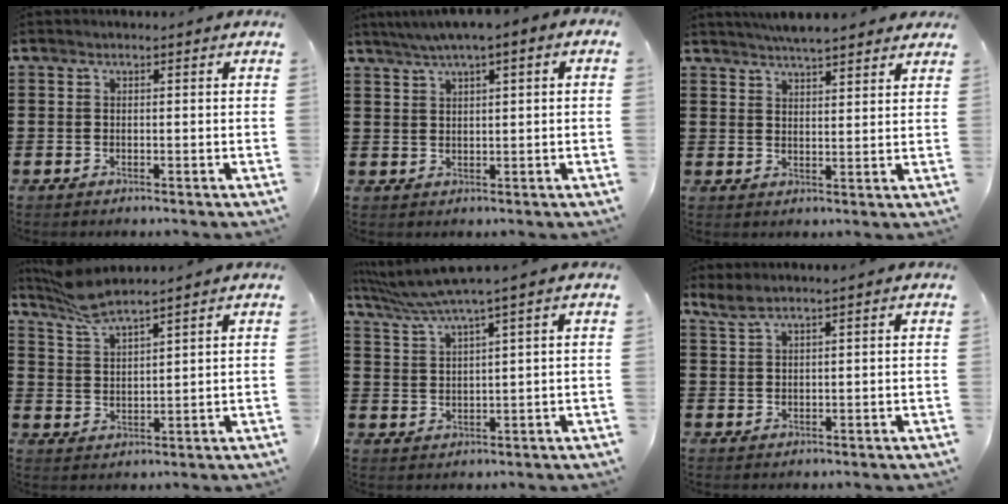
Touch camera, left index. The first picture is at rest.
{"total": 2.5, "force": [1.0, 0.2, 2.3], "torque": [-0.041, 0.003, 0.016]}
{"total": 4.4, "force": [4.2, 0.5, 1.3], "torque": [-0.036, -0.007, 0.078]}
{"total": 6.2, "force": [5.5, 0.5, 2.8], "torque": [-0.071, -0.015, 0.102]}
{"total": 4.3, "force": [3.3, -0.4, 2.8], "torque": [-0.065, -0.014, 0.053]}
{"total": 2.3, "force": [1.9, 0.0, 1.3], "torque": [-0.029, 0.002, 0.035]}